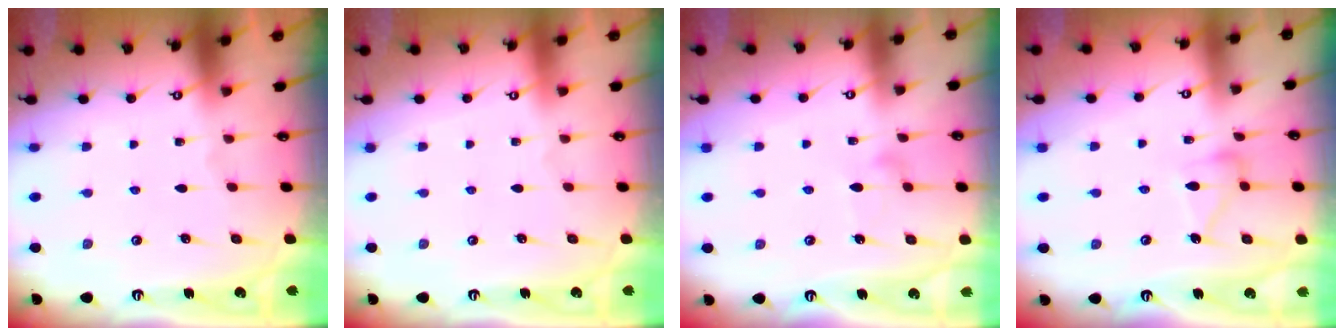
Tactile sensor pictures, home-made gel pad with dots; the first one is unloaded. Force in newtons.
{"total": 4.0, "press": 4.0, "slide": 0.1}
{"total": 6.6, "press": 6.6, "slide": 0.3}
{"total": 10.0, "press": 10.0, "slide": 0.6}